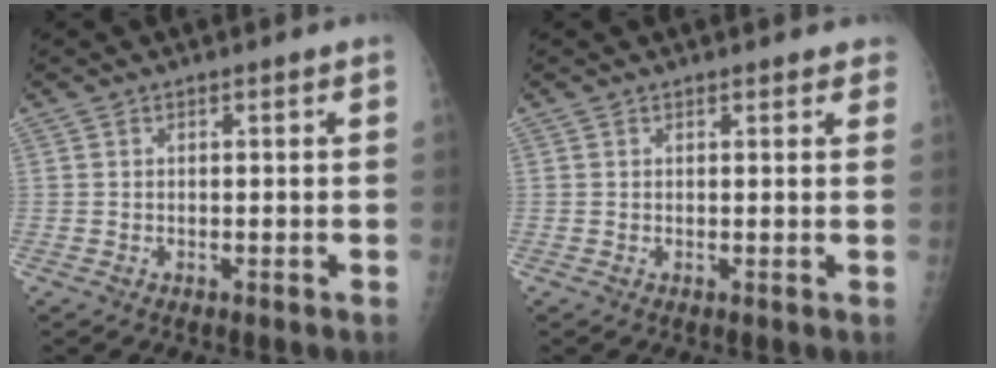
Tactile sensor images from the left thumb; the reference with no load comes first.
{"total": 2.1, "force": [1.7, 0.9, 0.7], "torque": [0.014, -0.002, 0.011]}